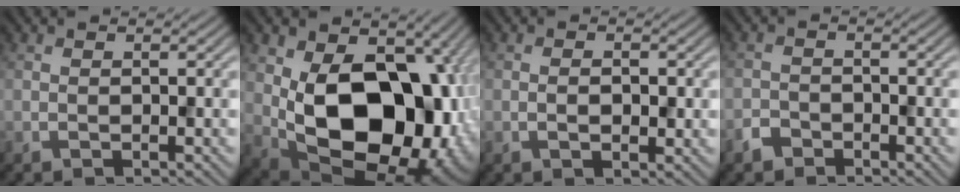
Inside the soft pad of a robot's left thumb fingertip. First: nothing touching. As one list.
[{"total": 19.4, "force": [-0.4, 12.8, 14.5], "torque": [-0.226, -0.052, 0.016]}, {"total": 2.3, "force": [-0.5, 1.2, 1.9], "torque": [-0.031, -0.003, -0.004]}, {"total": 1.9, "force": [-1.6, 1.0, 0.4], "torque": [-0.009, 0.003, -0.032]}]